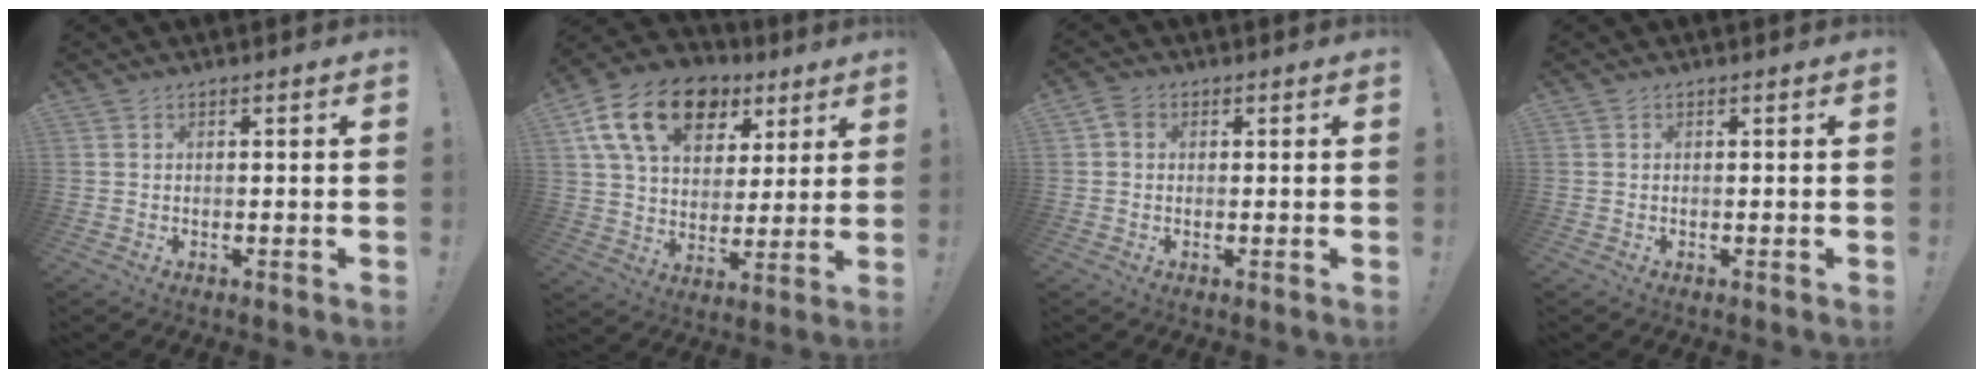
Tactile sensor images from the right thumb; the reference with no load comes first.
{"total": 19.7, "force": [9.7, 12.6, 11.7], "torque": [-0.188, -0.035, 0.176]}
{"total": 2.7, "force": [0.6, 2.2, 1.4], "torque": [-0.030, 0.007, 0.012]}
{"total": 0.0}